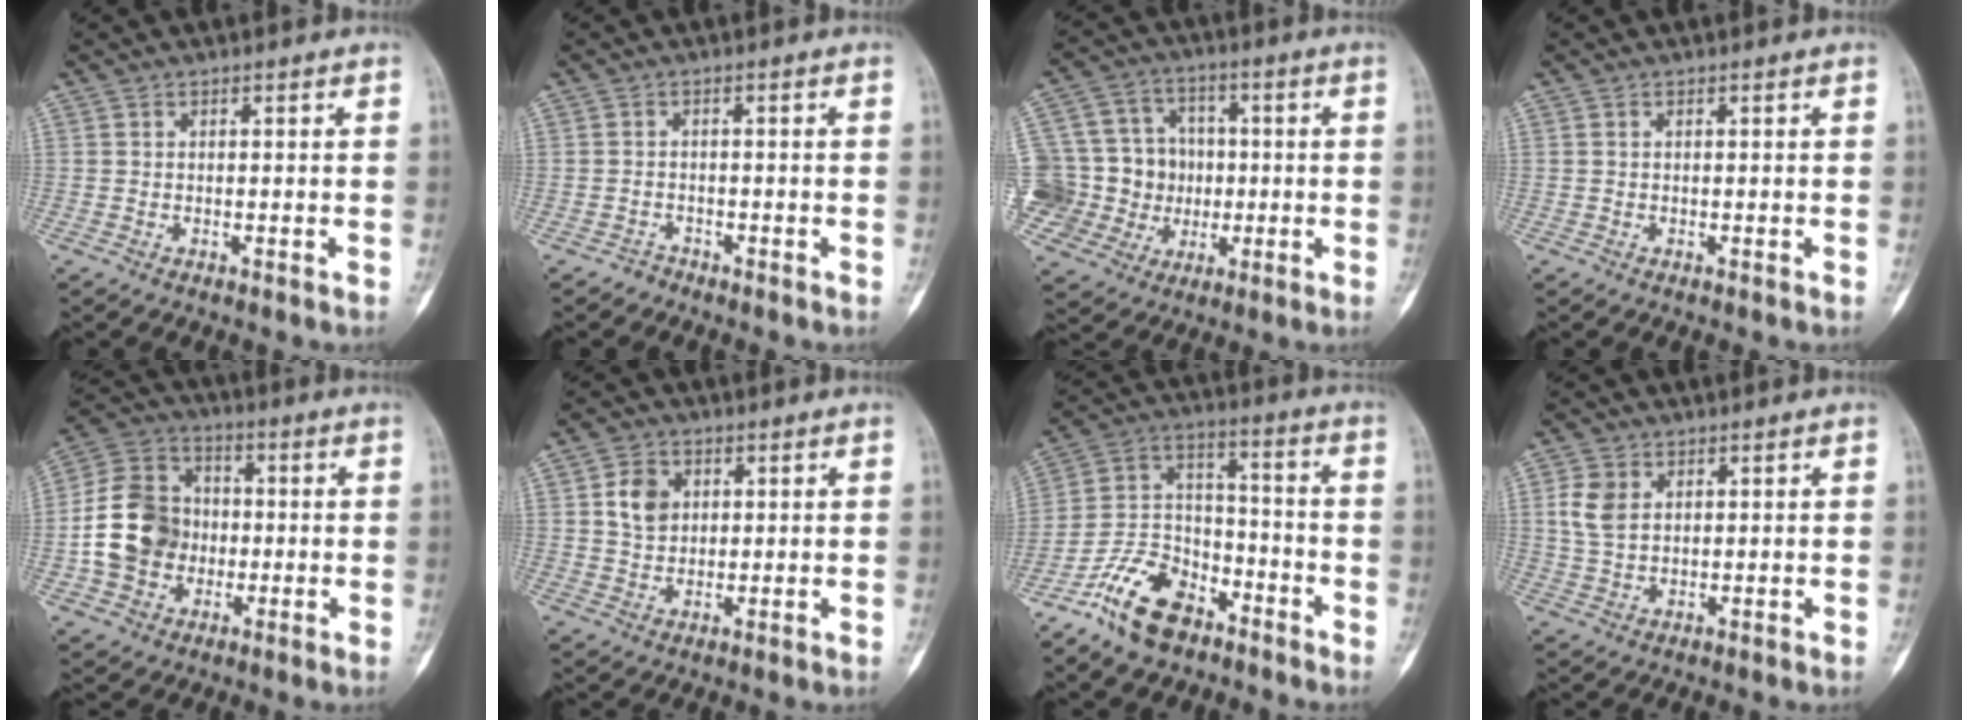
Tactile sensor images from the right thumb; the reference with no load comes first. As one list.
[{"total": 1.5, "force": [-1.2, 0.9, -0.4], "torque": [0.013, 0.004, -0.028]}, {"total": 20.1, "force": [-1.3, 17.3, 10.1], "torque": [-0.189, 0.037, -0.005]}, {"total": 0.0}, {"total": 14.5, "force": [-1.7, 12.1, 7.8], "torque": [-0.119, 0.025, -0.037]}, {"total": 6.0, "force": [1.6, 4.7, 3.3], "torque": [-0.035, -0.007, 0.027]}, {"total": 14.0, "force": [-9.4, 7.8, 6.9], "torque": [-0.110, 0.074, -0.179]}, {"total": 5.9, "force": [1.6, 4.2, 3.8], "torque": [-0.066, 0.001, 0.034]}]